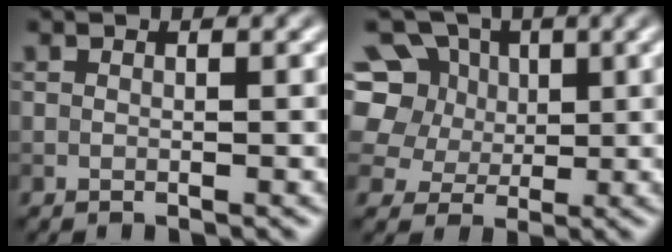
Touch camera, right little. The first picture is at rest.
{"total": 10.5, "force": [4.0, 8.3, 5.0], "torque": [-0.099, 0.027, 0.055]}